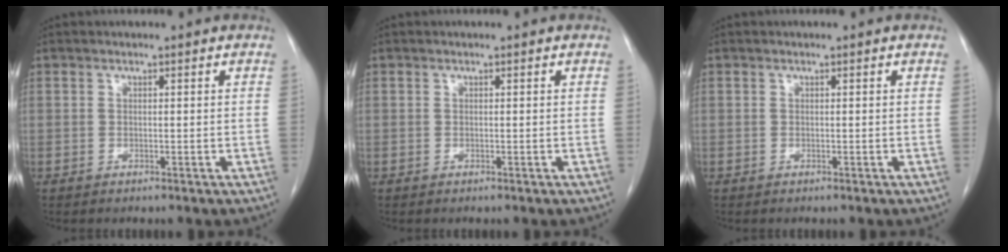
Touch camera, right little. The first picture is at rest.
{"total": 0.0}
{"total": 0.0}